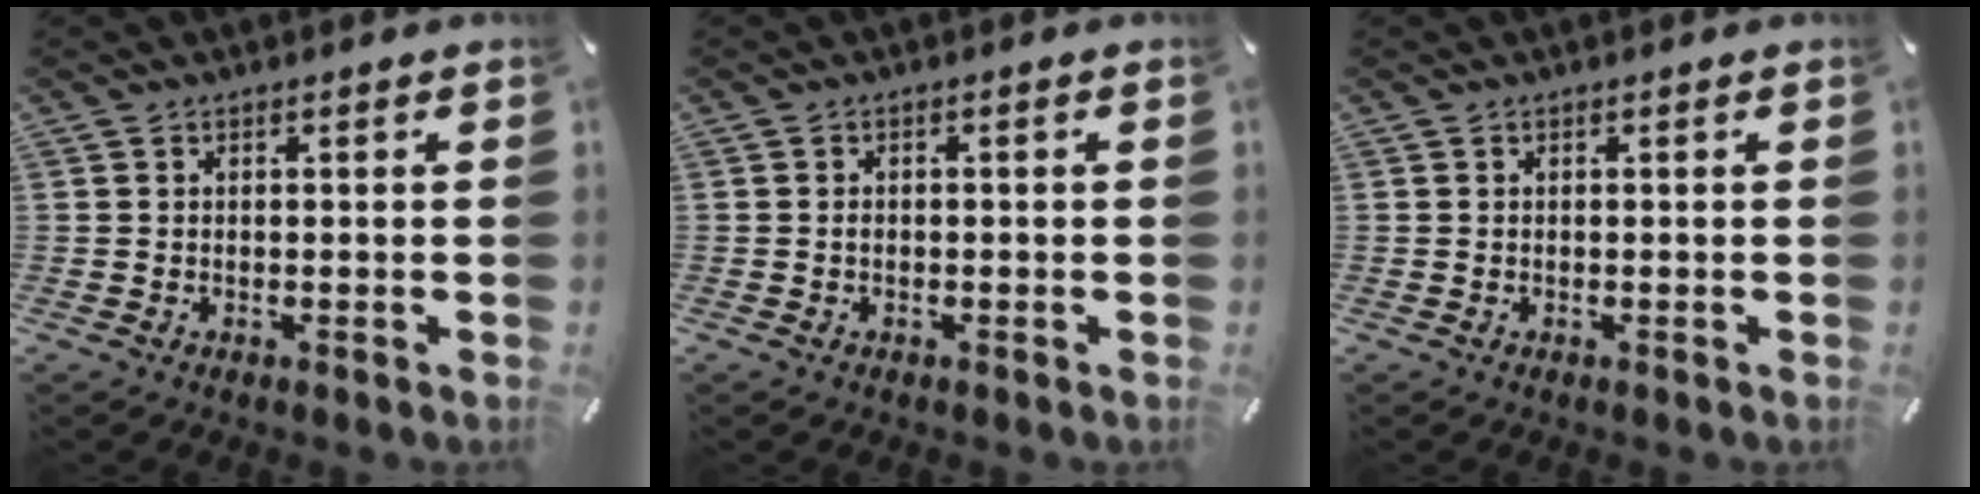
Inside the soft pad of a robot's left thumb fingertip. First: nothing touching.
{"total": 1.1, "force": [-0.4, 0.6, 0.8], "torque": [-0.016, 0.001, -0.008]}
{"total": 0.0}